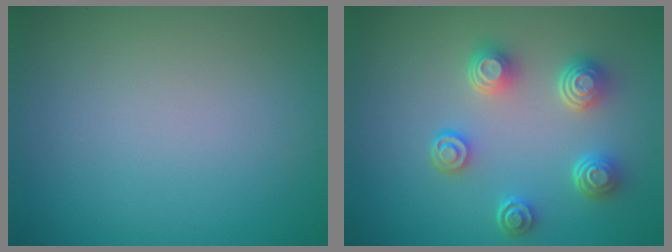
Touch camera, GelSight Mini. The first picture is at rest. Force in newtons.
{"total": 4.5, "press": 3.5, "slide": 2.8}